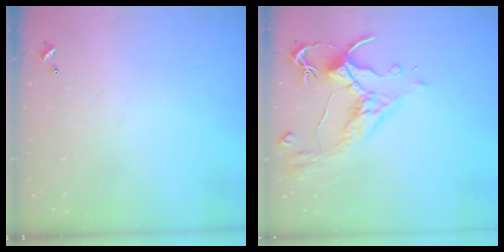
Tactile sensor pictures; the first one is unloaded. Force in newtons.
{"total": 3.1, "press": 2.9, "slide": 1.3}